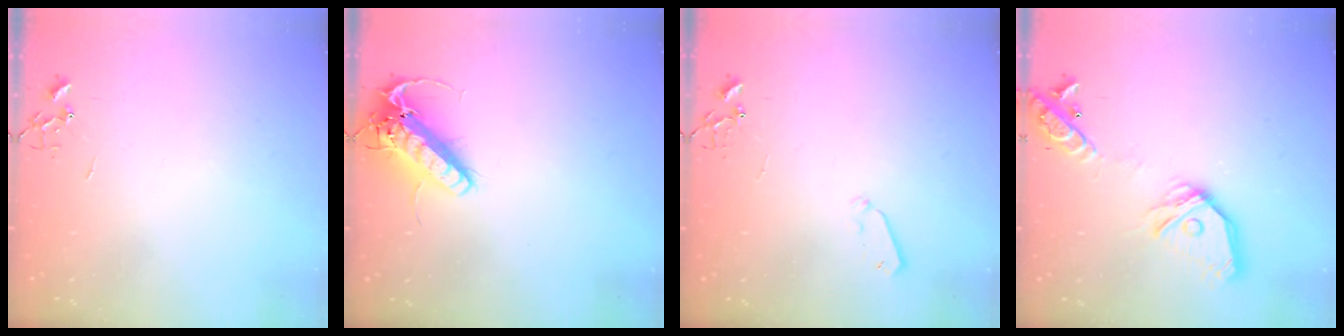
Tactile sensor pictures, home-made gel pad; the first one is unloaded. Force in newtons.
{"total": 15.6, "press": 15.3, "slide": 3.2}
{"total": 4.0, "press": 3.9, "slide": 0.8}
{"total": 17.7, "press": 17.5, "slide": 2.5}